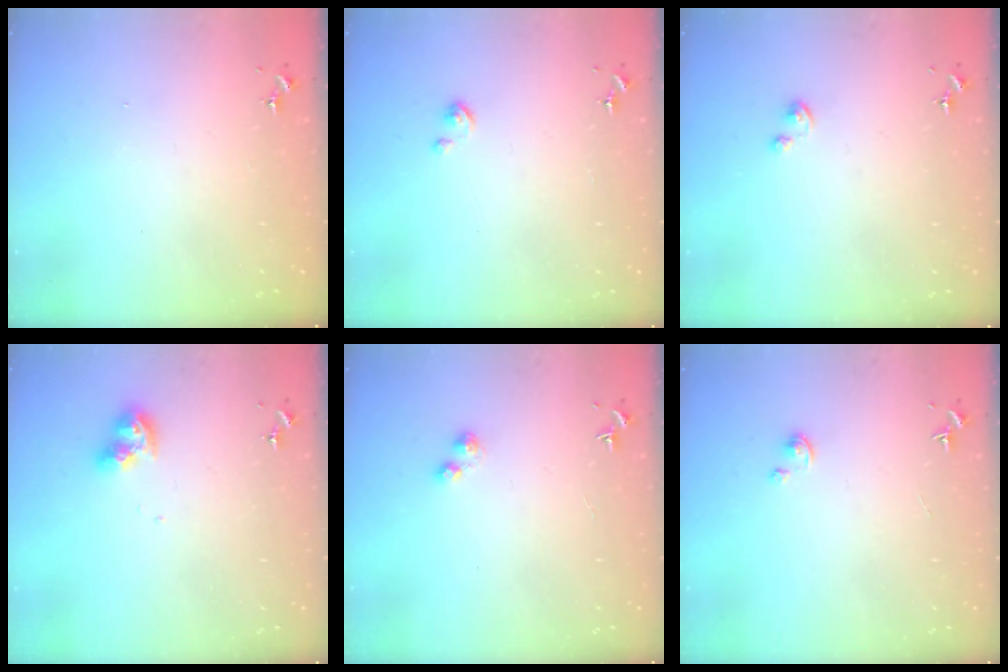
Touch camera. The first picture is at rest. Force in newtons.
{"total": 2.2, "press": 2.2, "slide": 0.2}
{"total": 0.9, "press": 0.9, "slide": 0.1}
{"total": 9.0, "press": 9.0, "slide": 1.0}
{"total": 2.1, "press": 2.1, "slide": 0.4}
{"total": 2.4, "press": 2.4, "slide": 0.3}